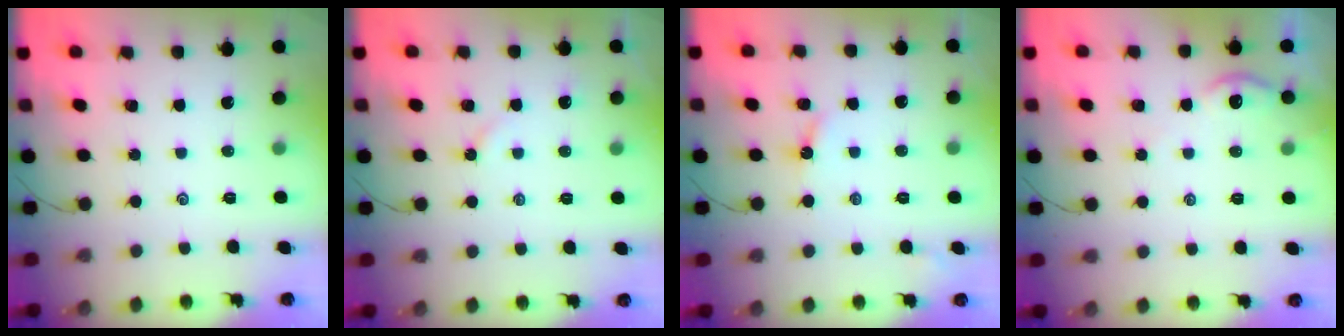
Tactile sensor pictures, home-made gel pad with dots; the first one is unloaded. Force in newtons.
{"total": 2.7, "press": 2.7, "slide": 0.5}
{"total": 3.4, "press": 3.4, "slide": 0.4}
{"total": 1.7, "press": 1.7, "slide": 0.4}